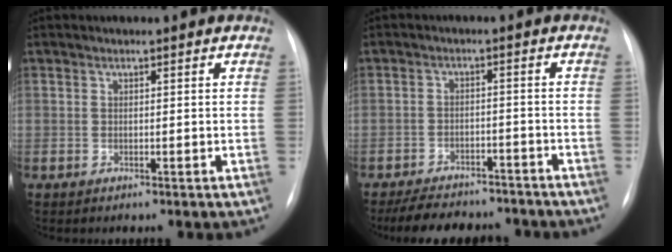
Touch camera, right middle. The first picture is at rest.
{"total": 11.9, "force": [-10.4, 4.2, 3.8], "torque": [-0.062, 0.008, -0.141]}